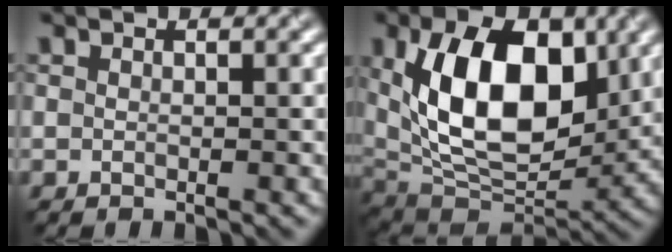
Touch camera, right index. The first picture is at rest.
{"total": 12.8, "force": [2.8, 7.3, 10.1], "torque": [-0.162, -0.005, 0.046]}